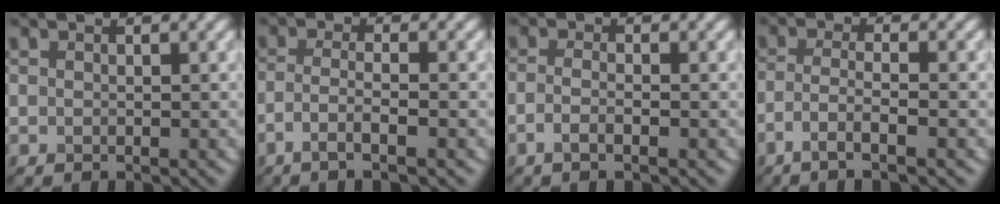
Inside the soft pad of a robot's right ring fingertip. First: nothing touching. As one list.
[{"total": 3.5, "force": [-1.7, 0.7, 3.0], "torque": [-0.058, 0.000, -0.040]}, {"total": 1.9, "force": [-0.8, 0.6, 1.6], "torque": [-0.030, -0.005, -0.020]}, {"total": 3.9, "force": [-2.0, 0.7, 3.3], "torque": [-0.063, 0.001, -0.046]}]